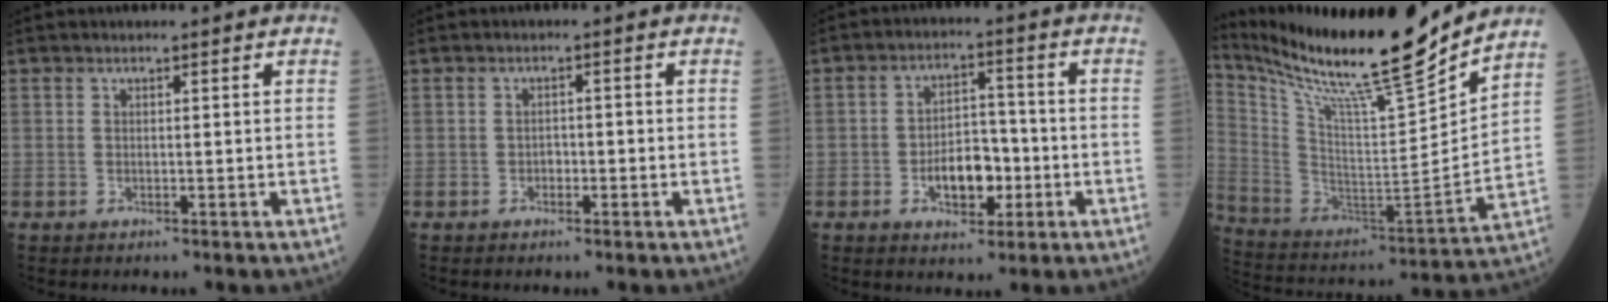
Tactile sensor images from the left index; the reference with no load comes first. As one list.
[{"total": 1.3, "force": [-0.7, 0.9, 0.7], "torque": [-0.006, 0.003, -0.014]}, {"total": 7.2, "force": [-2.4, 4.0, 5.5], "torque": [-0.097, 0.010, -0.037]}, {"total": 24.0, "force": [21.0, -0.2, 11.6], "torque": [-0.225, -0.062, 0.350]}]